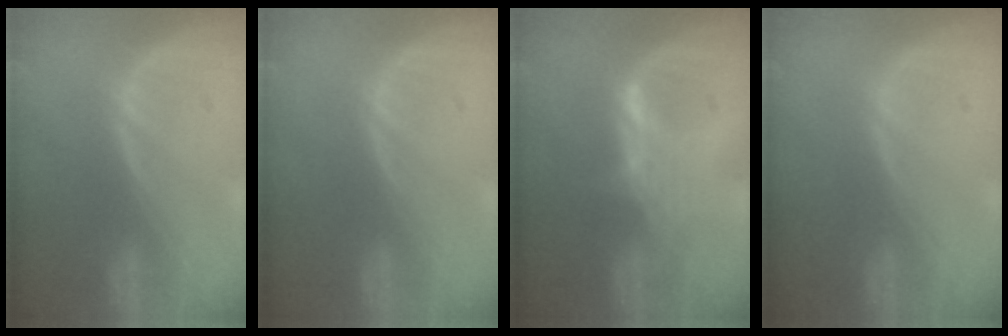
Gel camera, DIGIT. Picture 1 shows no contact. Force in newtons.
{"total": 0.0}
{"total": 2.9, "press": 2.9, "slide": 0.4}
{"total": 0.0}